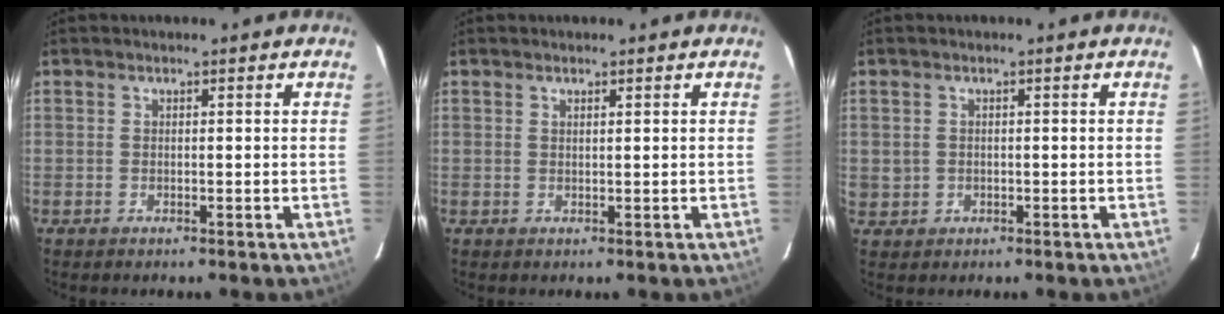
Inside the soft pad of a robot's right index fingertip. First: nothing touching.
{"total": 0.6, "force": [0.5, 0.0, 0.4], "torque": [-0.007, 0.001, 0.009]}
{"total": 2.2, "force": [0.0, 2.2, 0.5], "torque": [-0.008, 0.003, 0.007]}